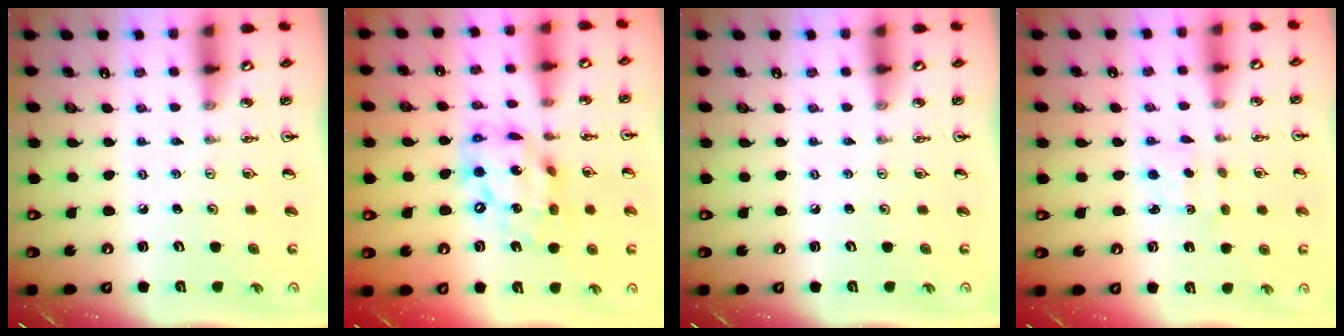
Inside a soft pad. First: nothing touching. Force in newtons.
{"total": 16.5, "press": 16.5, "slide": 1.4}
{"total": 0.0}
{"total": 1.6, "press": 1.5, "slide": 0.6}